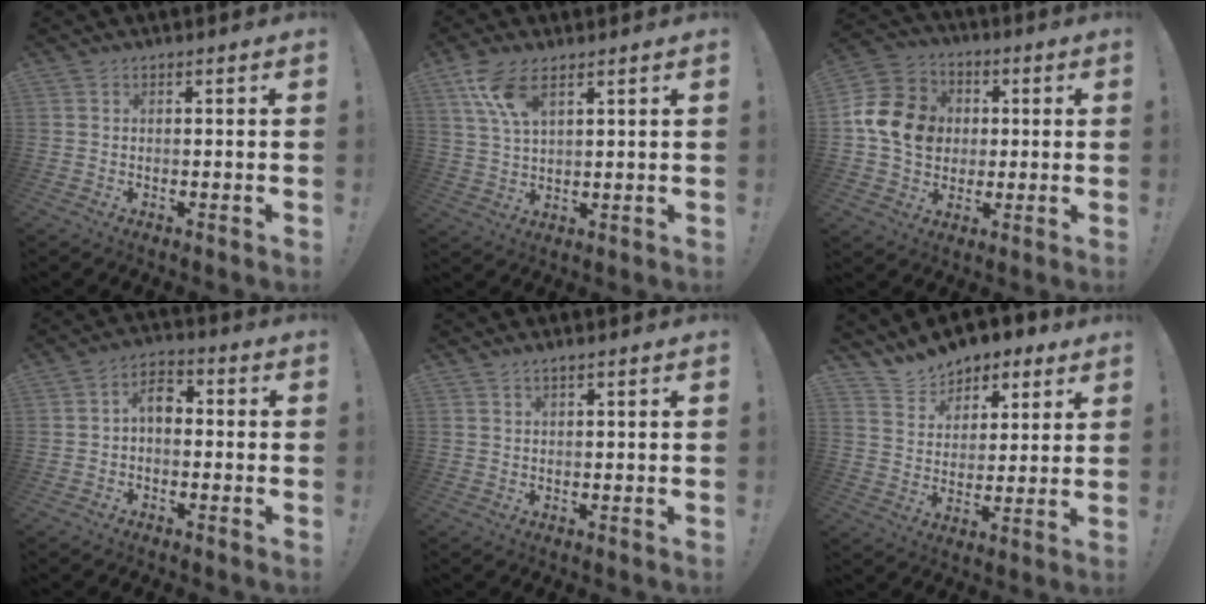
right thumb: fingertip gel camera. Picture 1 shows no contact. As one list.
[{"total": 9.3, "force": [5.6, 3.9, 6.4], "torque": [-0.131, -0.019, 0.105]}, {"total": 15.0, "force": [1.1, 12.8, 7.8], "torque": [-0.121, 0.008, 0.027]}, {"total": 5.8, "force": [-0.3, 3.6, 4.5], "torque": [-0.083, 0.006, -0.006]}, {"total": 1.2, "force": [1.0, 0.0, 0.8], "torque": [-0.019, 0.002, 0.018]}, {"total": 10.0, "force": [8.3, 5.3, 1.6], "torque": [-0.030, -0.066, 0.158]}]